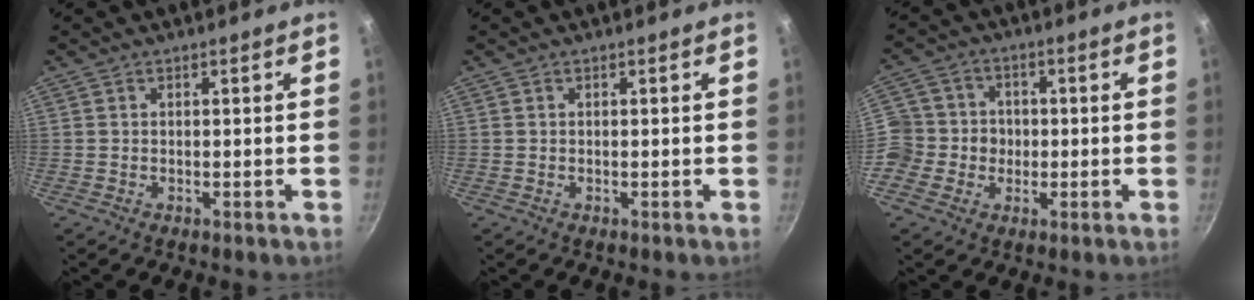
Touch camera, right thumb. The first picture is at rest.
{"total": 0.0}
{"total": 9.2, "force": [-1.6, 8.6, 2.7], "torque": [-0.020, 0.022, -0.046]}